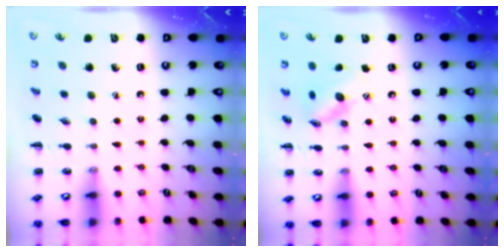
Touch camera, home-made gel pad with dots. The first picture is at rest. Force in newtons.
{"total": 10.4, "press": 10.4, "slide": 1.0}